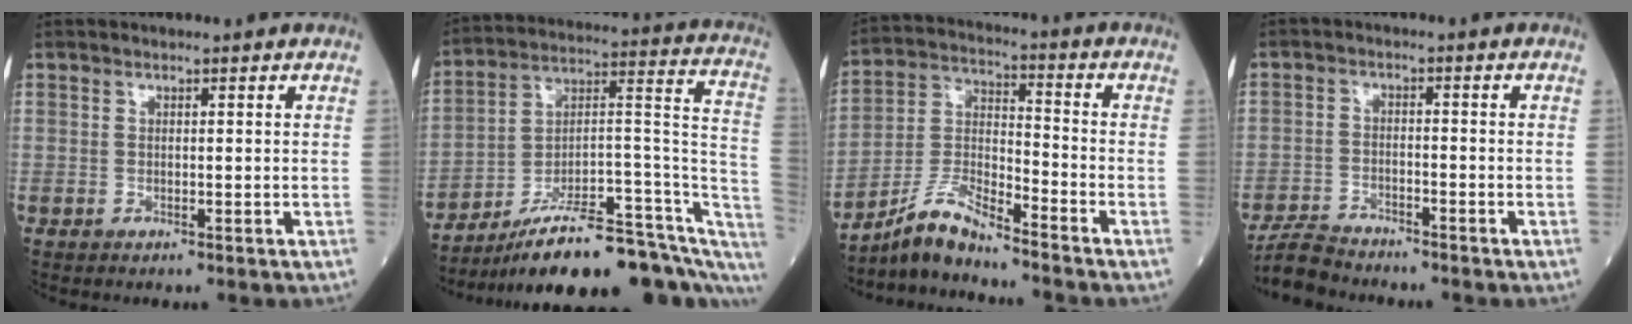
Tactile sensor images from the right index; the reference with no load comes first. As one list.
[{"total": 23.8, "force": [-17.1, 5.1, 15.8], "torque": [-0.158, 0.040, -0.257]}, {"total": 8.1, "force": [-7.4, 0.2, 3.3], "torque": [-0.079, -0.002, -0.144]}, {"total": 5.0, "force": [-4.9, 0.9, 0.4], "torque": [-0.015, -0.016, -0.092]}]